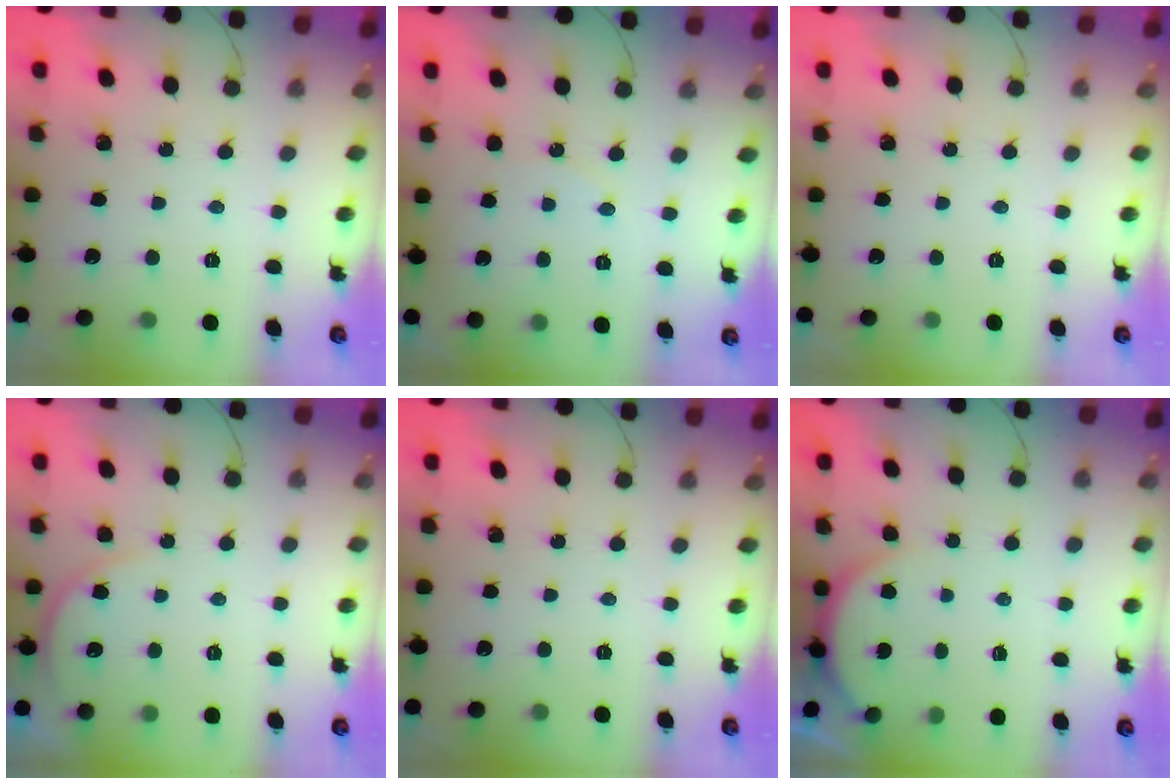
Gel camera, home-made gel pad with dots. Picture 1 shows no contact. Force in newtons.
{"total": 5.2, "press": 4.9, "slide": 1.7}
{"total": 0.0}
{"total": 4.7, "press": 4.6, "slide": 0.6}
{"total": 0.0}
{"total": 3.9, "press": 3.9, "slide": 0.5}